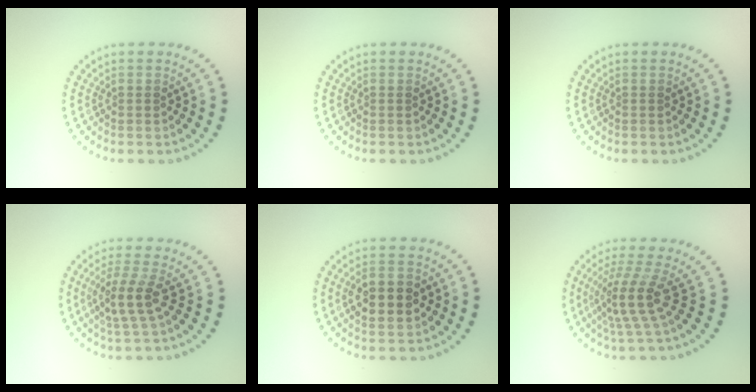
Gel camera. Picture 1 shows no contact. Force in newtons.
{"total": 0.0}
{"total": 0.0}
{"total": 3.5, "press": 3.0, "slide": 1.7}
{"total": 4.6, "press": 4.6, "slide": 0.2}
{"total": 4.3, "press": 3.1, "slide": 3.0}